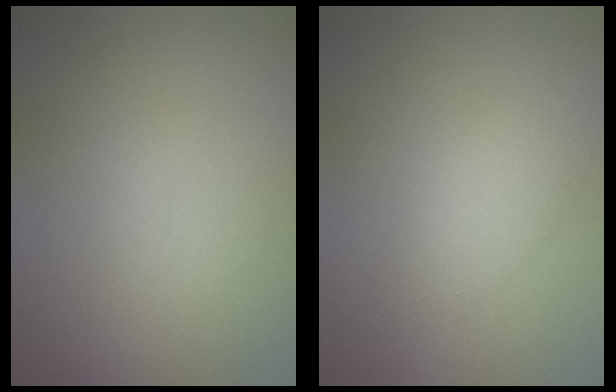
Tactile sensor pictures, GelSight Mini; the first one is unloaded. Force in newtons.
{"total": 2.0, "press": 2.0, "slide": 0.0}